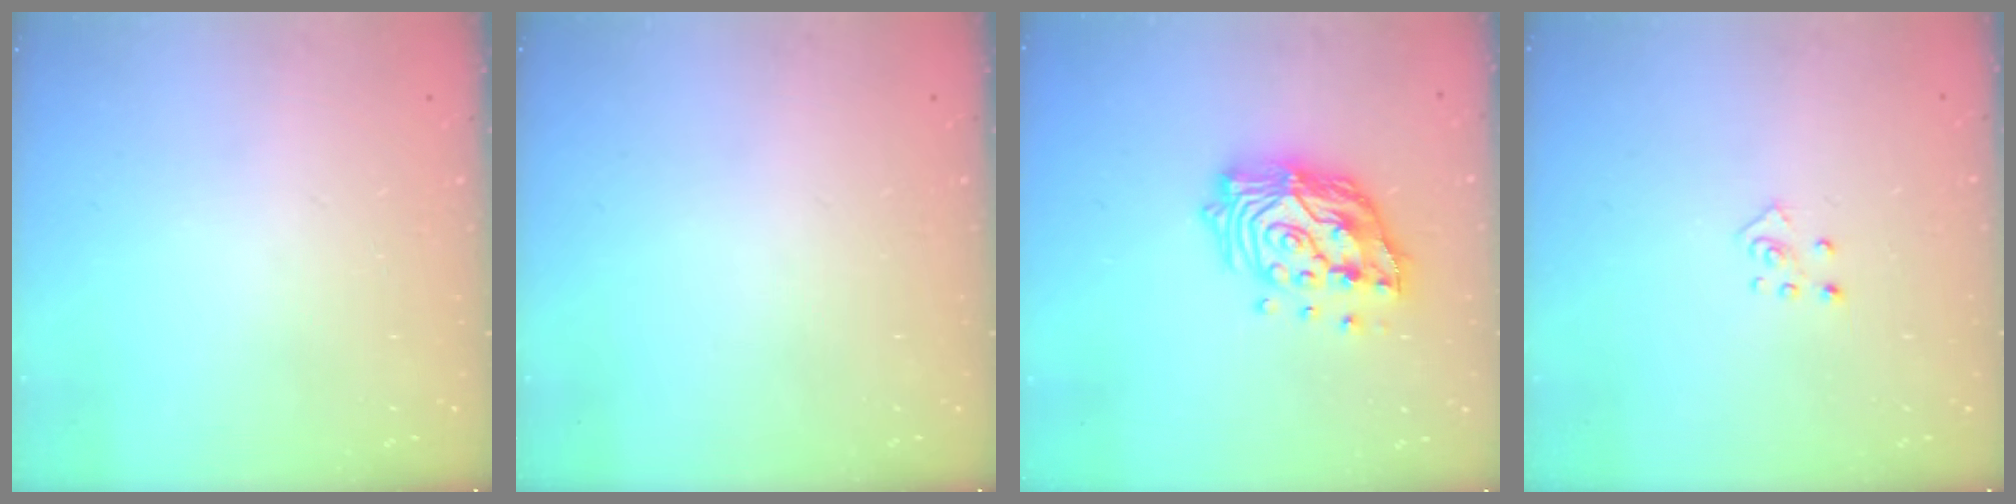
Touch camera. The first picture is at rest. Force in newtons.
{"total": 0.0}
{"total": 15.8, "press": 15.6, "slide": 2.1}
{"total": 3.3, "press": 3.3, "slide": 0.3}